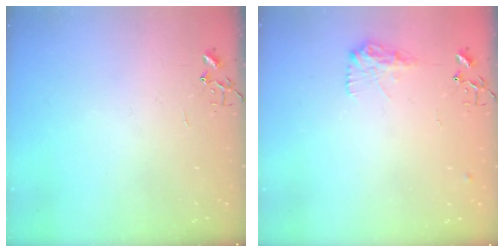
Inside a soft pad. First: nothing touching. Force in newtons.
{"total": 10.2, "press": 10.2, "slide": 0.3}